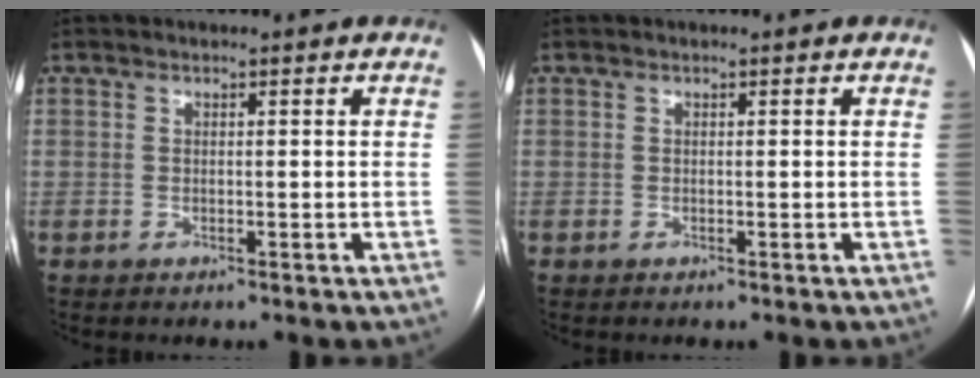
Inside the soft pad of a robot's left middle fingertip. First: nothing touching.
{"total": 0.0}